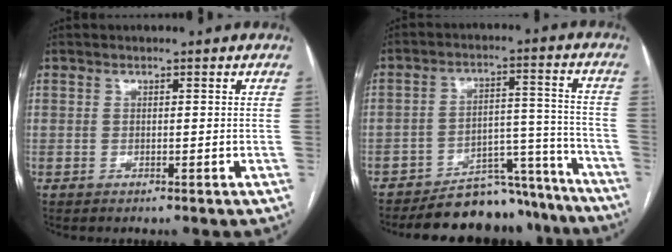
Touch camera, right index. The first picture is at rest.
{"total": 14.6, "force": [-13.7, 4.2, 2.4], "torque": [-0.007, 0.044, -0.195]}